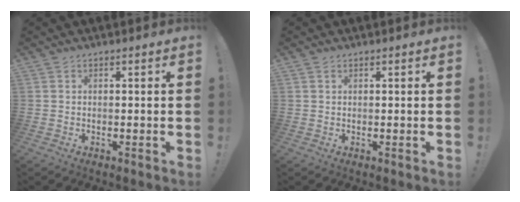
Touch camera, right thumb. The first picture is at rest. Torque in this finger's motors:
{"motor_torque": [0.01, -0.20, 0.14, -0.05, -0.06]}